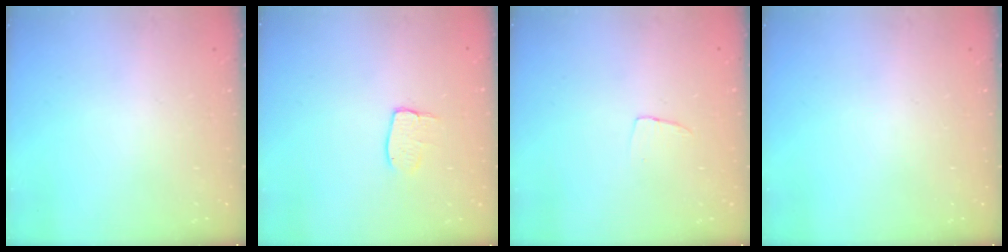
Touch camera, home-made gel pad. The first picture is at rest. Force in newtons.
{"total": 6.3, "press": 6.3, "slide": 0.2}
{"total": 2.9, "press": 2.9, "slide": 0.1}
{"total": 0.0}